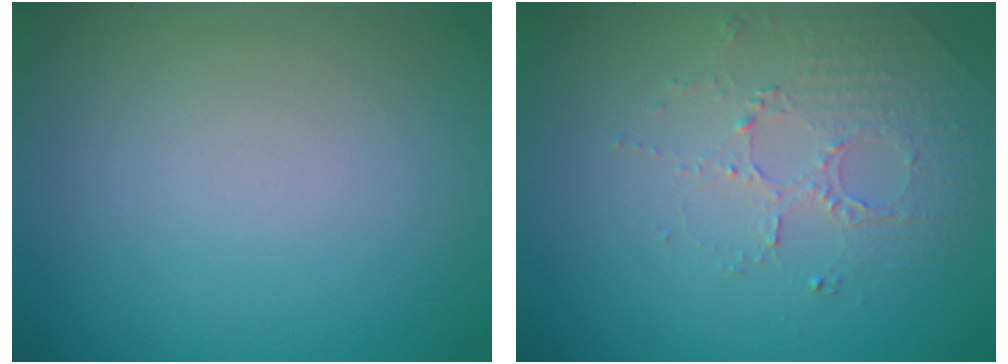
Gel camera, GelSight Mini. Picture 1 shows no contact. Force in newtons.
{"total": 1.9, "press": 1.5, "slide": 1.1}